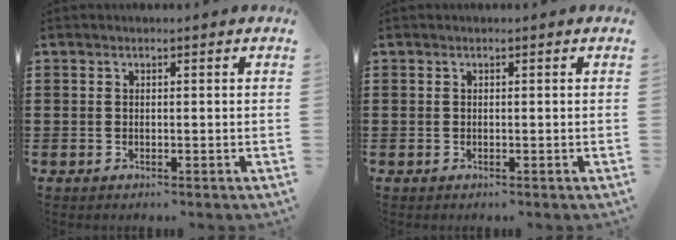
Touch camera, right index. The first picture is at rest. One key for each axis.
{"total": 0.0}